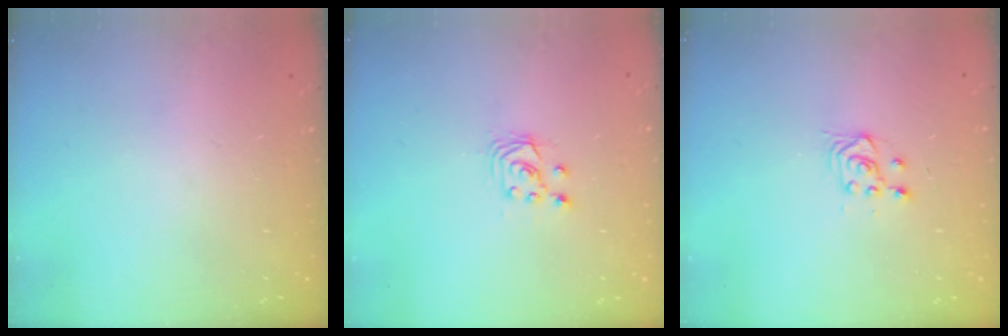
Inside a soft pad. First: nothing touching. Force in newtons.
{"total": 2.9, "press": 2.9, "slide": 0.2}
{"total": 3.3, "press": 3.1, "slide": 1.1}